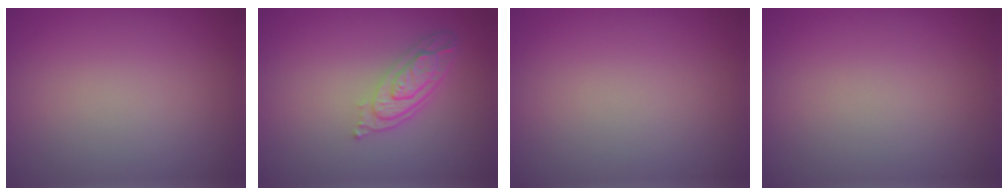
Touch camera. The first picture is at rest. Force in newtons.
{"total": 3.8, "press": 2.9, "slide": 2.5}
{"total": 0.0}
{"total": 0.0}